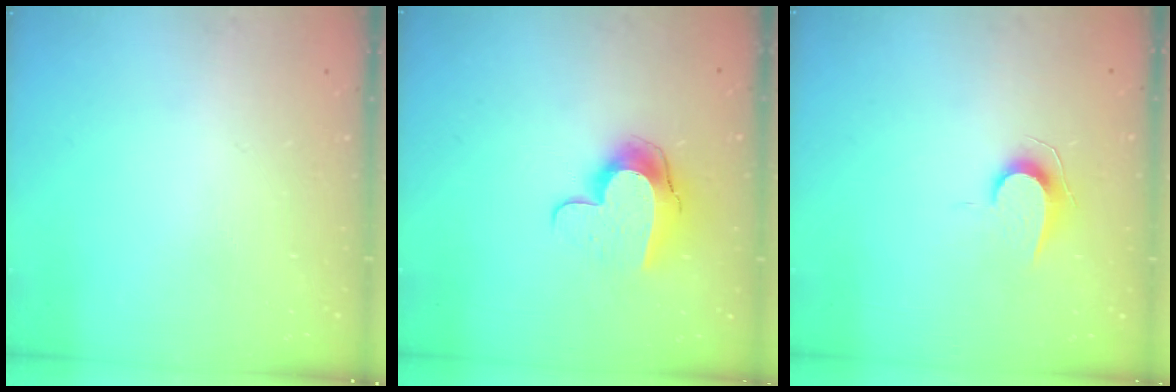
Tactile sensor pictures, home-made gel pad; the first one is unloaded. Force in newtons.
{"total": 11.2, "press": 11.2, "slide": 1.1}
{"total": 7.0, "press": 7.0, "slide": 0.7}